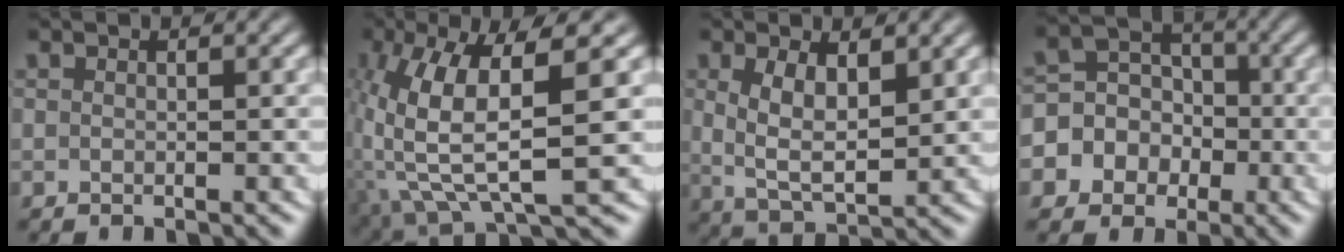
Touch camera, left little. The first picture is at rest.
{"total": 9.6, "force": [-0.1, 4.2, 8.7], "torque": [-0.169, -0.013, 0.011]}
{"total": 5.1, "force": [0.4, 3.1, 4.1], "torque": [-0.084, -0.016, 0.017]}
{"total": 10.7, "force": [-1.9, 9.8, 4.0], "torque": [-0.105, -0.021, -0.039]}